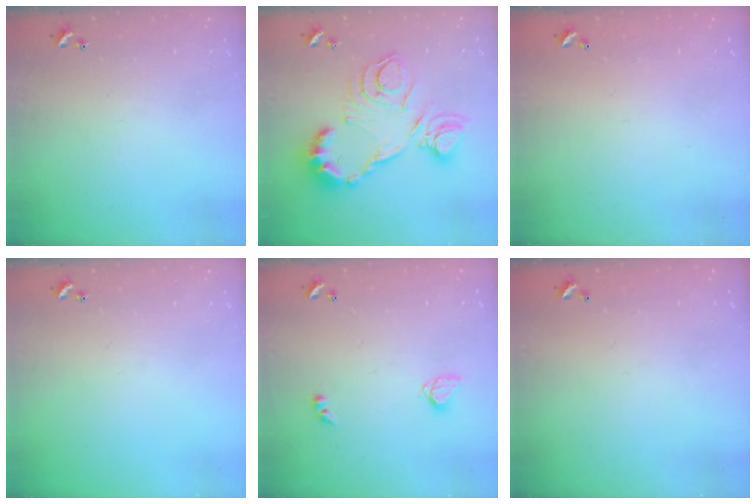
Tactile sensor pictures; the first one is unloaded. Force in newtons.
{"total": 21.4, "press": 21.4, "slide": 1.9}
{"total": 2.9, "press": 2.9, "slide": 0.1}
{"total": 0.0}
{"total": 3.3, "press": 3.3, "slide": 0.2}
{"total": 2.8, "press": 2.8, "slide": 0.1}